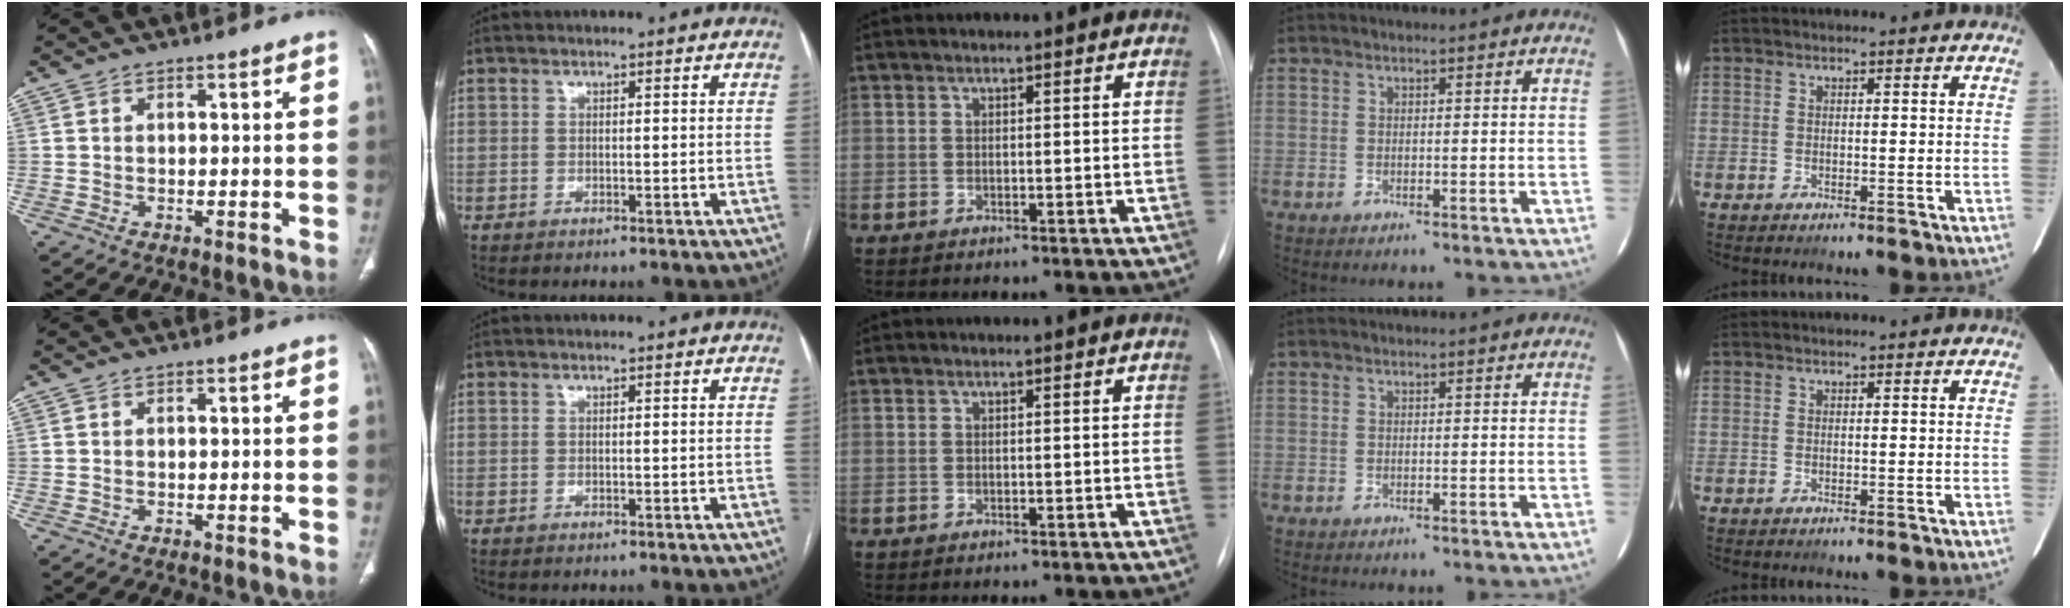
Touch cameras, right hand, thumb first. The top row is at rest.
{}